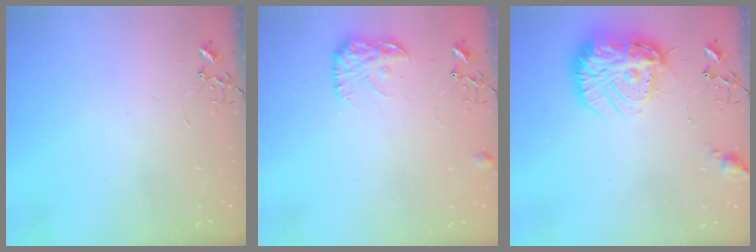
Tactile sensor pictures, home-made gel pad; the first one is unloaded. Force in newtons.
{"total": 10.7, "press": 10.7, "slide": 0.4}
{"total": 19.7, "press": 19.7, "slide": 1.5}